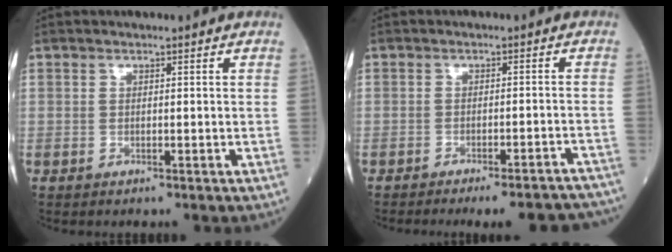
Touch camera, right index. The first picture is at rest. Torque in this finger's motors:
{"motor_torque": [0.74, -1.27, 0.29, 0.04]}